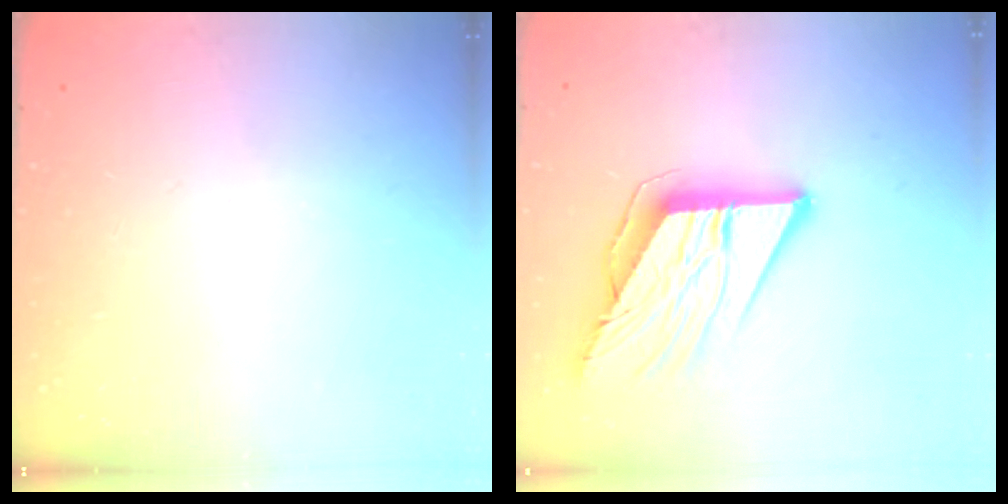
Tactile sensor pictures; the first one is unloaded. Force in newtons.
{"total": 11.3, "press": 11.2, "slide": 1.5}